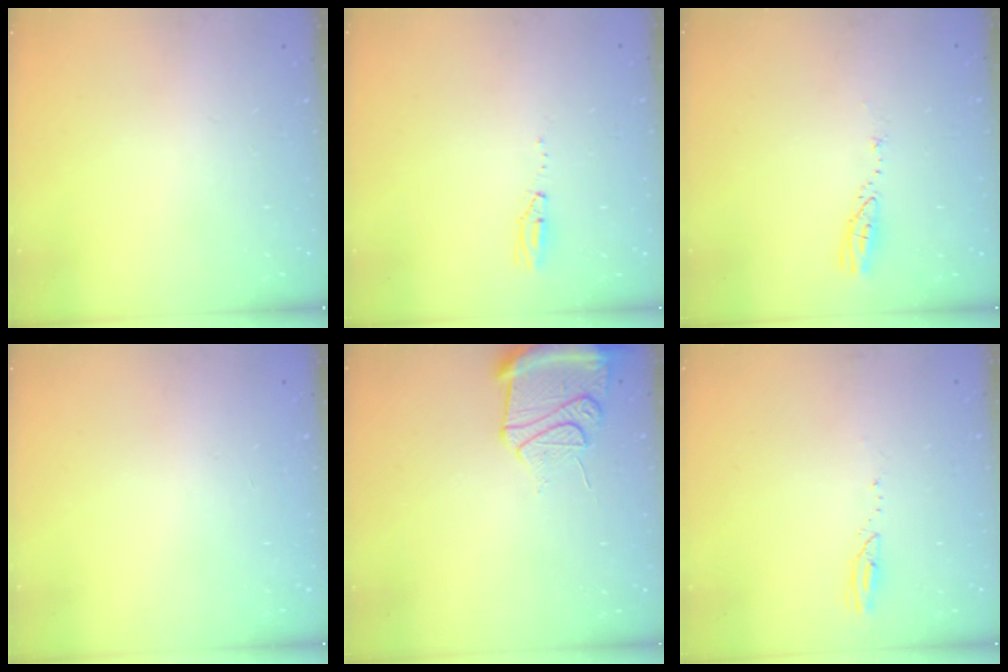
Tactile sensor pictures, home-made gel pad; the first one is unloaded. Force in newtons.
{"total": 4.2, "press": 2.6, "slide": 3.3}
{"total": 3.6, "press": 3.6, "slide": 0.2}
{"total": 0.0}
{"total": 12.9, "press": 12.8, "slide": 1.5}
{"total": 2.4, "press": 2.4, "slide": 0.3}